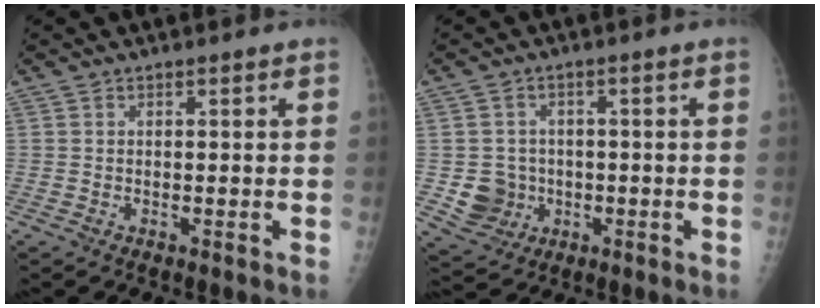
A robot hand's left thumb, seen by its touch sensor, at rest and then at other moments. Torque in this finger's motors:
{"motor_torque": [0.00, 0.08, 0.26, 0.16, 0.06]}